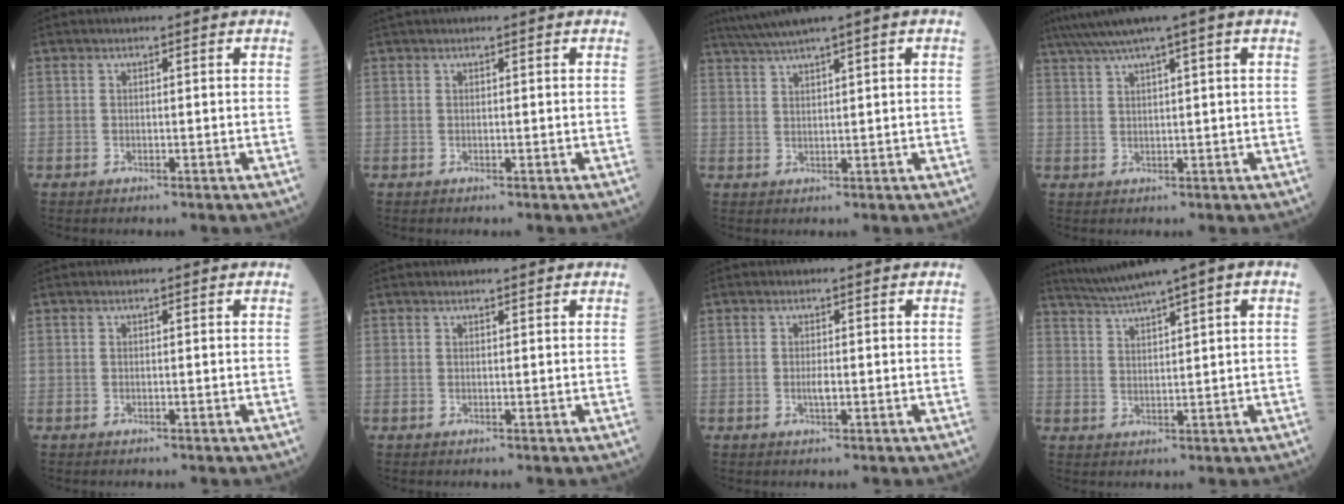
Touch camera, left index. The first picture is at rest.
{"total": 0.8, "force": [0.8, 0.0, 0.3], "torque": [-0.011, 0.021, 0.019]}
{"total": 6.2, "force": [4.4, -0.6, 4.4], "torque": [-0.085, 0.029, 0.080]}
{"total": 8.6, "force": [5.9, -0.6, 6.2], "torque": [-0.107, 0.040, 0.095]}
{"total": 0.0}
{"total": 1.6, "force": [1.6, 0.0, 0.2], "torque": [-0.003, 0.009, 0.023]}
{"total": 1.0, "force": [0.0, 0.2, 1.0], "torque": [-0.018, -0.001, 0.000]}
{"total": 7.7, "force": [5.6, -0.7, 5.2], "torque": [-0.091, 0.030, 0.097]}